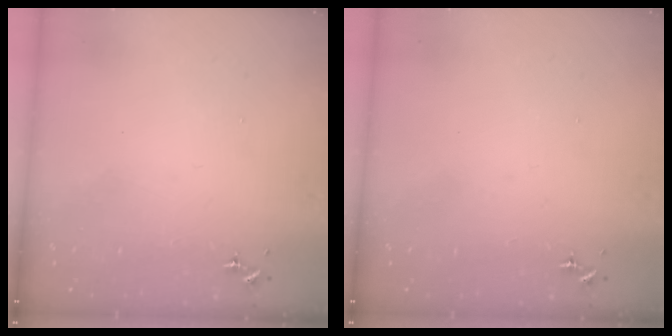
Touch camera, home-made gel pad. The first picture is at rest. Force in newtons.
{"total": 0.0}